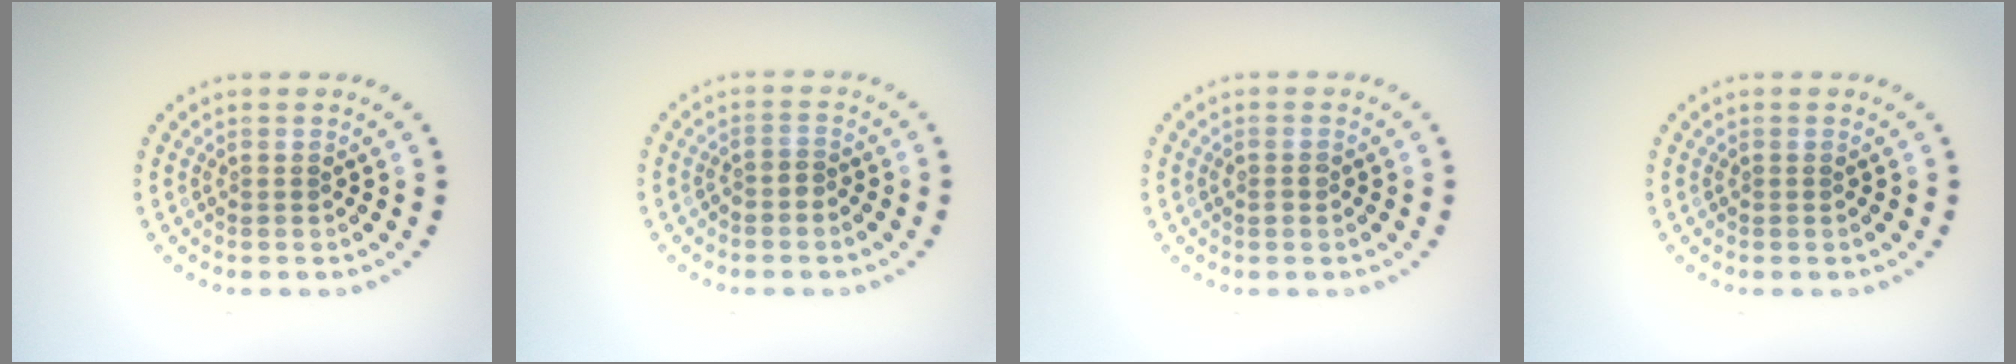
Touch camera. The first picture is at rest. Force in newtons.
{"total": 0.9, "press": 0.6, "slide": 0.7}
{"total": 0.8, "press": 0.7, "slide": 0.3}
{"total": 0.0}